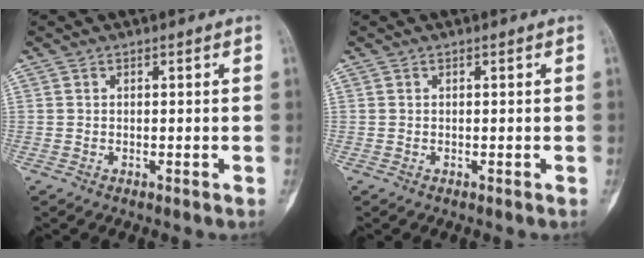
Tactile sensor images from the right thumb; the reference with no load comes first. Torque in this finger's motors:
{"motor_torque": [0.06, -0.05, -0.03, -0.03, 0.02]}